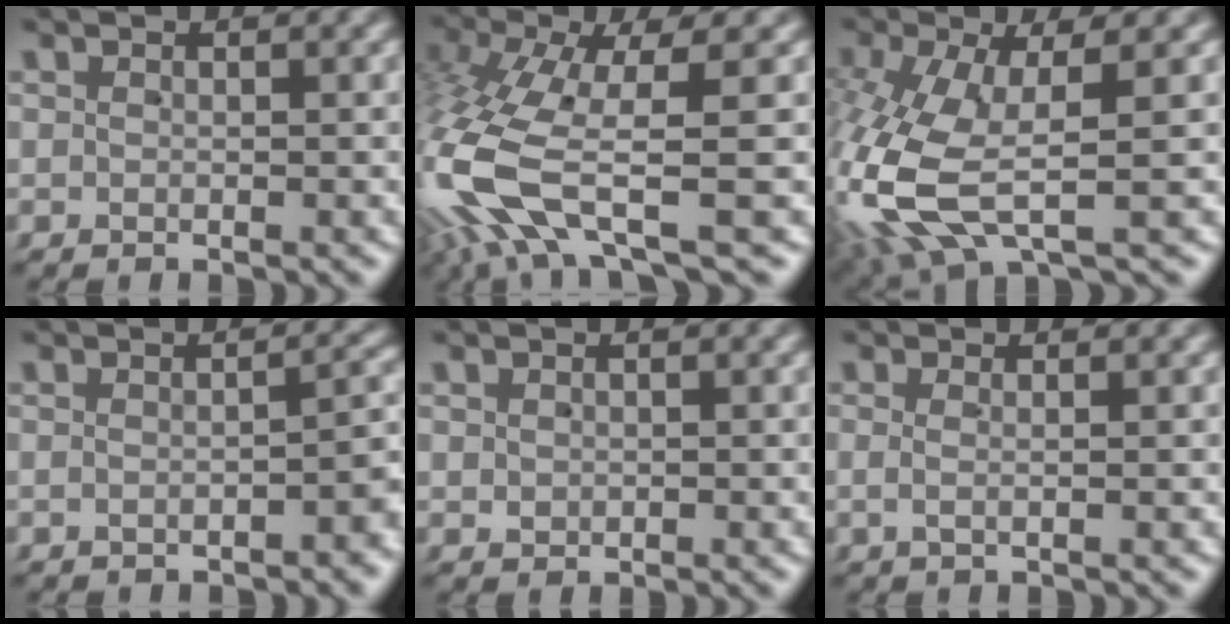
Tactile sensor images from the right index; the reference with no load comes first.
{"total": 8.5, "force": [-1.7, 3.9, 7.3], "torque": [-0.214, -0.035, -0.013]}
{"total": 9.0, "force": [-1.5, 5.0, 7.3], "torque": [-0.196, -0.028, -0.008]}
{"total": 2.1, "force": [-1.4, 0.4, 1.5], "torque": [-0.025, 0.005, -0.026]}
{"total": 0.8, "force": [0.3, 0.6, 0.5], "torque": [-0.013, 0.000, 0.010]}
{"total": 0.8, "force": [-0.1, -0.7, 0.4], "torque": [-0.012, 0.001, -0.004]}